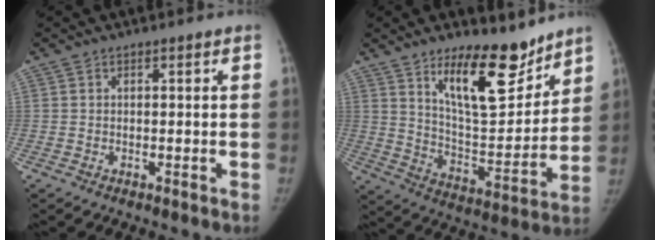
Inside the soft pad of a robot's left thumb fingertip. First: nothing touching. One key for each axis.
{"total": 16.7, "fx": 11.6, "fy": 6.1, "fz": 10.4, "tx": -0.117, "ty": -0.093, "tz": 0.199}